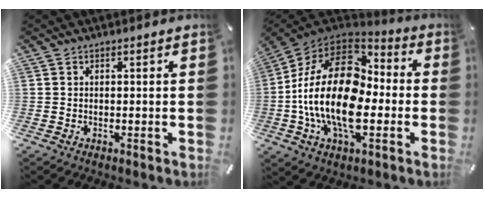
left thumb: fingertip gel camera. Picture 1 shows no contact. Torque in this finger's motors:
{"motor_torque": [1.13, 3.88, 1.93, -0.84, 1.05]}